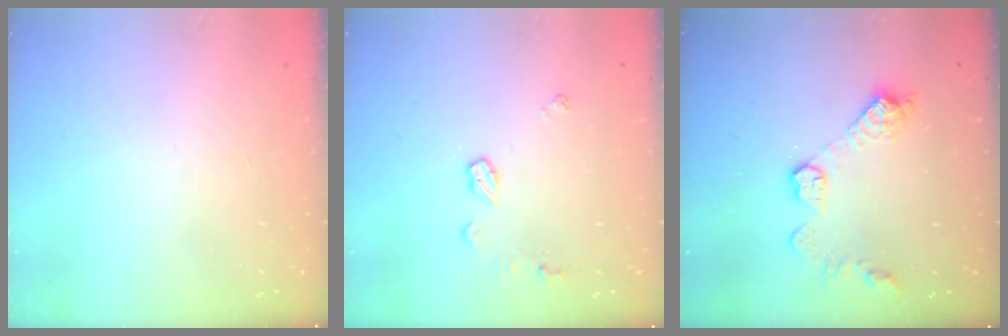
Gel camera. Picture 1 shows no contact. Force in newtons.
{"total": 6.8, "press": 6.8, "slide": 0.2}
{"total": 10.6, "press": 10.5, "slide": 0.6}